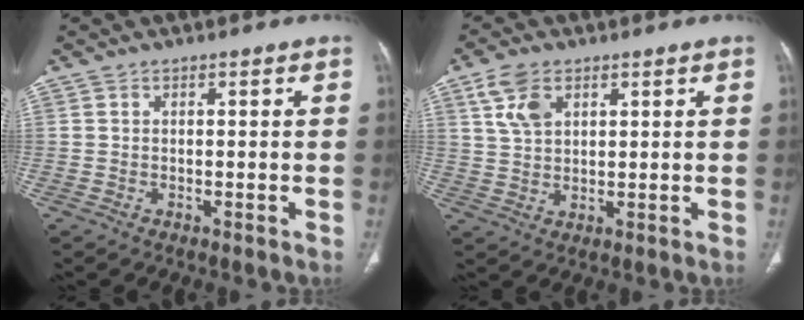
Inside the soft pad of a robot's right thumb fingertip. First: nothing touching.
{"total": 6.6, "force": [3.1, 4.0, 4.2], "torque": [-0.076, -0.005, 0.068]}